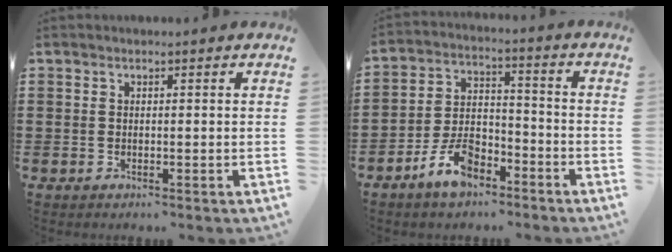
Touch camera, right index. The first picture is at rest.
{"total": 7.5, "force": [-5.2, 3.5, 4.2], "torque": [-0.094, 0.015, -0.099]}